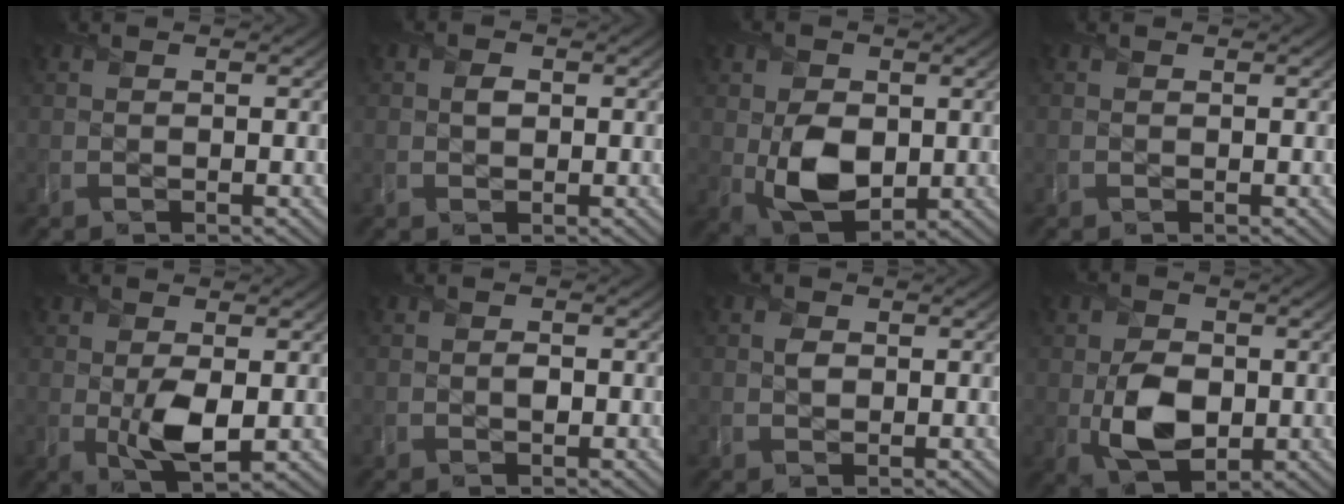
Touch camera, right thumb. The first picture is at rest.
{"total": 1.5, "force": [0.2, 1.2, 0.9], "torque": [-0.017, -0.002, -0.001]}
{"total": 7.5, "force": [-0.3, 5.5, 5.2], "torque": [-0.108, -0.014, -0.007]}
{"total": 0.0}
{"total": 5.0, "force": [-0.4, 2.8, 4.2], "torque": [-0.087, -0.014, -0.003]}
{"total": 1.3, "force": [-0.3, 1.0, 0.7], "torque": [-0.011, -0.006, -0.008]}
{"total": 1.5, "force": [0.1, 1.2, 0.8], "torque": [-0.017, -0.003, -0.003]}
{"total": 7.0, "force": [-0.9, 5.0, 4.8], "torque": [-0.104, -0.013, -0.022]}